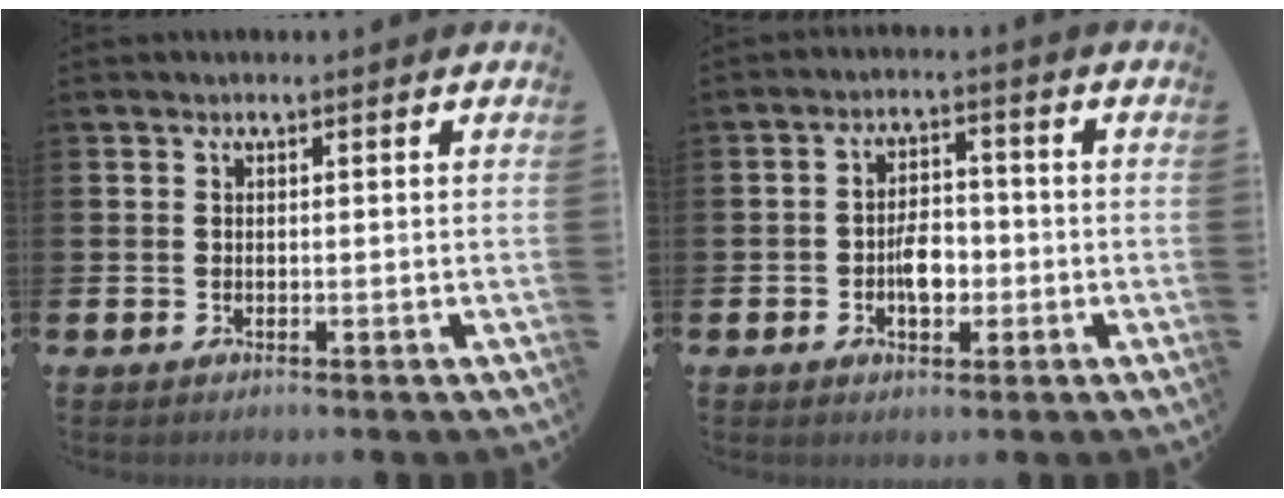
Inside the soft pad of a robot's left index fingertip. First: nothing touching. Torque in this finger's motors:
{"motor_torque": [0.33, -0.07, 0.12, 0.10]}